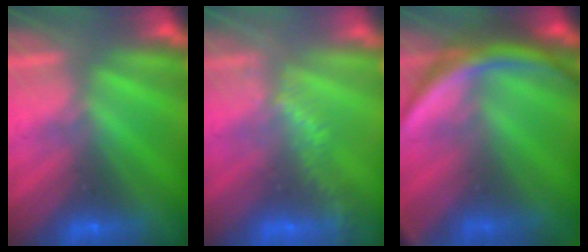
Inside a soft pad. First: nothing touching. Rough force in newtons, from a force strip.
{"total": 2.9}
{"total": 9.8}